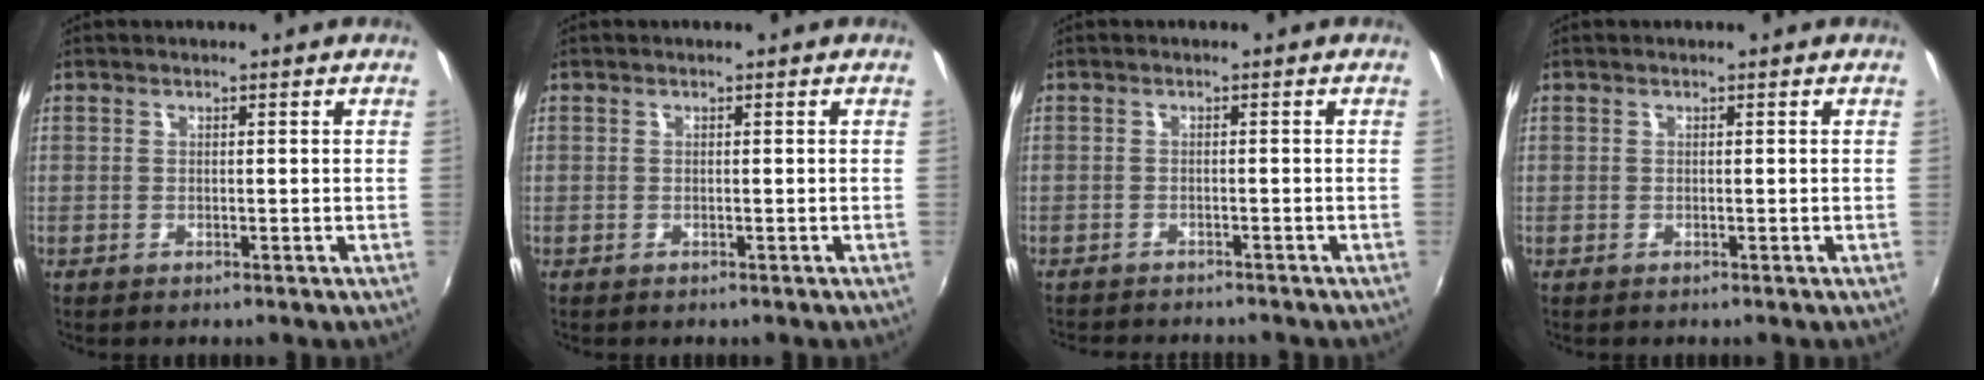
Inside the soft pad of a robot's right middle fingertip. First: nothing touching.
{"total": 0.0}
{"total": 5.3, "force": [-4.9, 0.9, 1.6], "torque": [-0.046, -0.013, -0.073]}
{"total": 0.0}